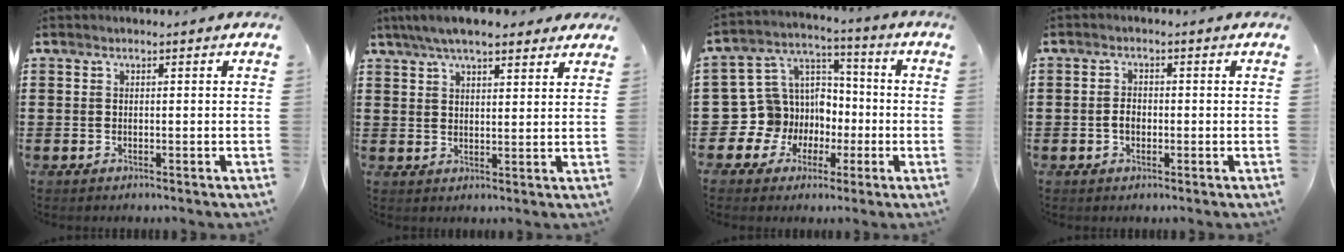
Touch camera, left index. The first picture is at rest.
{"total": 6.2, "force": [5.1, 1.4, 3.1], "torque": [-0.073, -0.004, 0.095]}
{"total": 11.2, "force": [-2.6, 10.6, 2.3], "torque": [-0.095, 0.003, -0.042]}
{"total": 2.1, "force": [-0.3, 1.3, 1.6], "torque": [-0.039, 0.002, -0.010]}